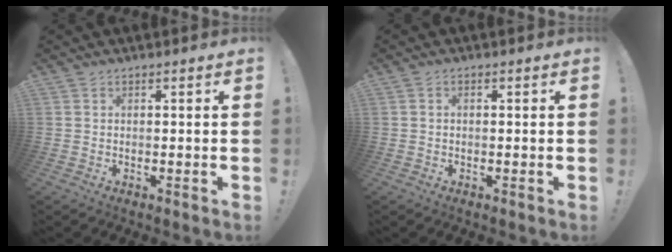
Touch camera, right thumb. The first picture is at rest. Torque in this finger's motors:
{"motor_torque": [-0.01, -0.16, -0.10, 0.05, 0.03]}